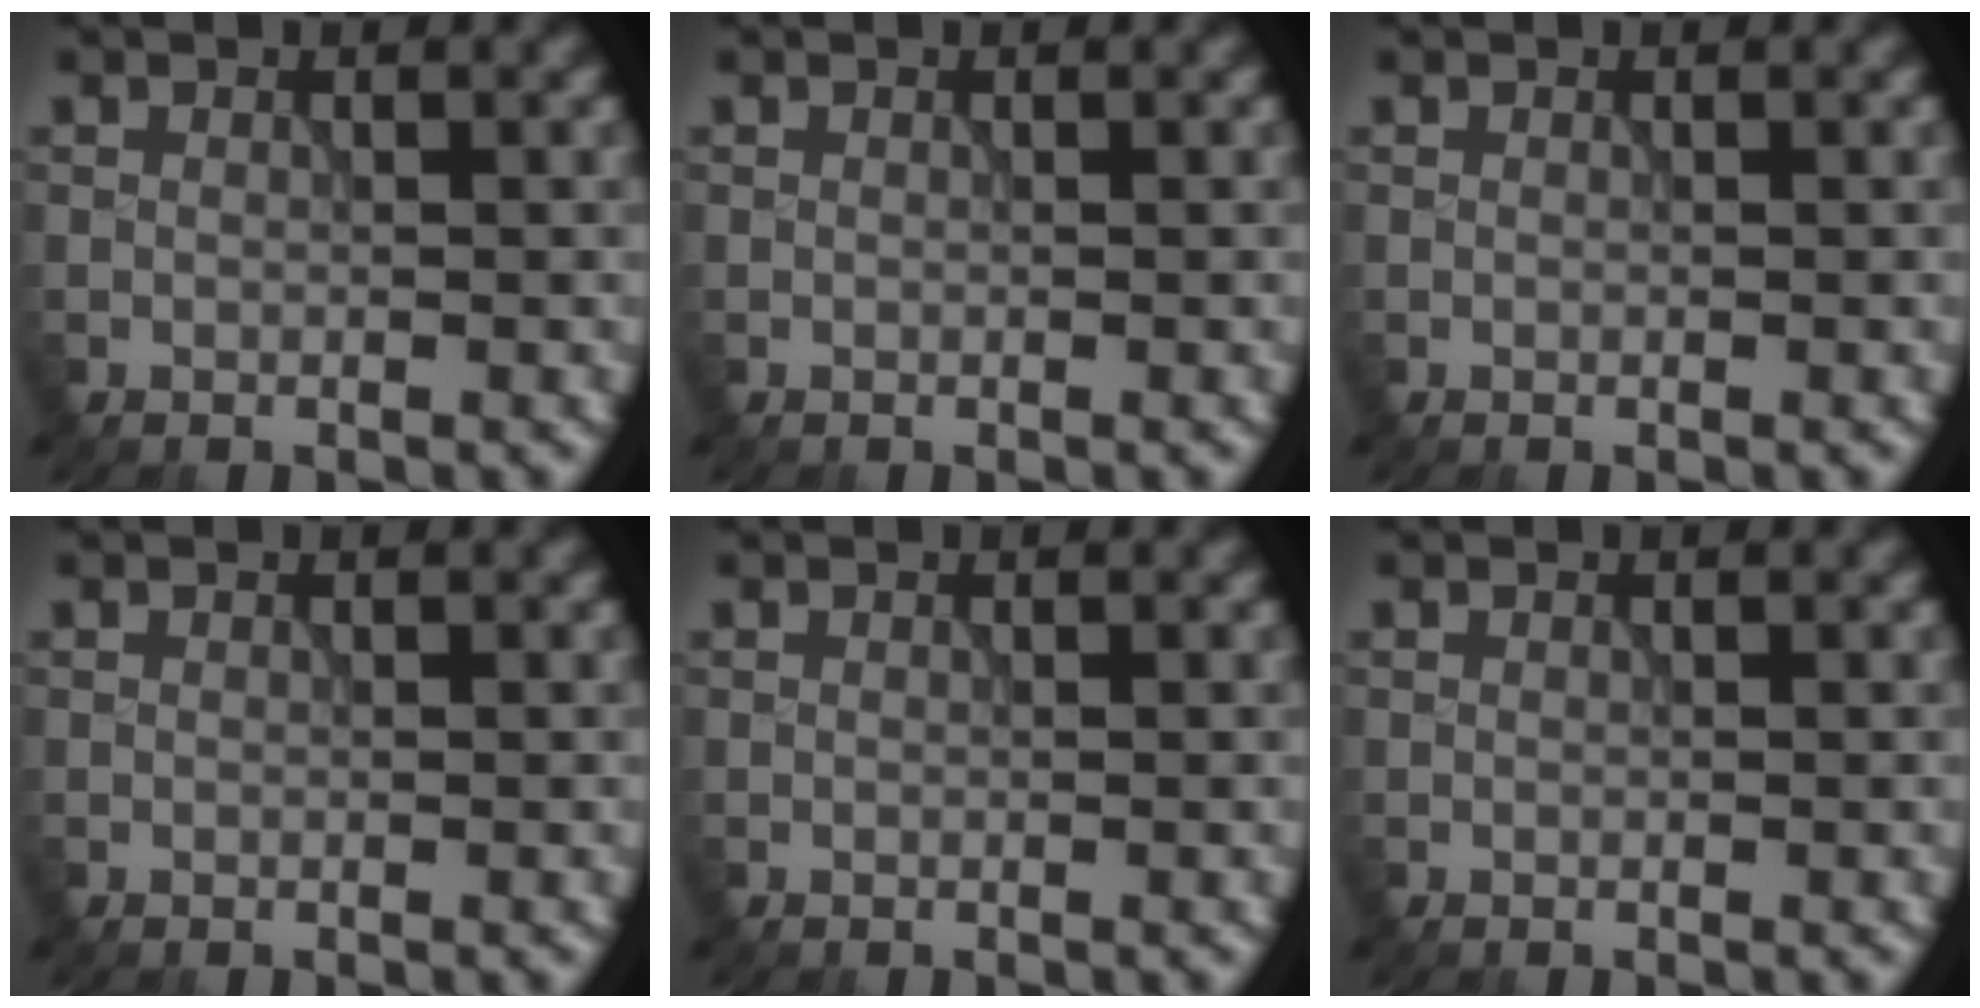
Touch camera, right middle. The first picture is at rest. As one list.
[{"total": 0.0}, {"total": 0.0}, {"total": 0.0}, {"total": 0.0}, {"total": 0.0}]